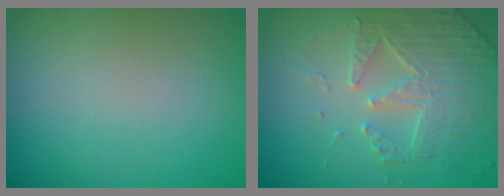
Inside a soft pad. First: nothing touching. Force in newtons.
{"total": 4.4, "press": 4.2, "slide": 1.3}